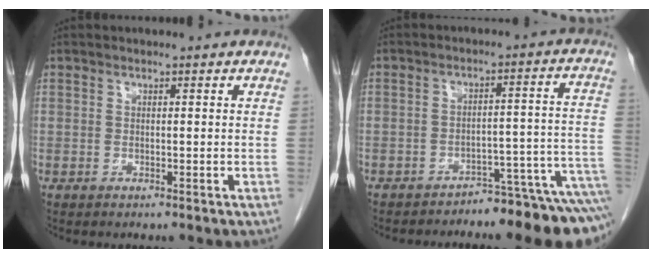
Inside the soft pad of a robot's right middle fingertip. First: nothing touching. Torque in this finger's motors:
{"motor_torque": [1.09, -1.05, 0.25, 0.05]}